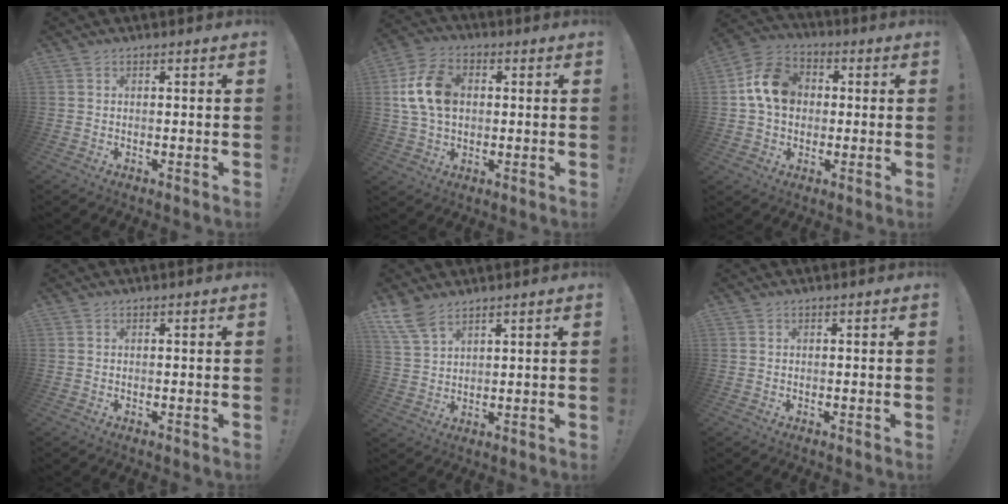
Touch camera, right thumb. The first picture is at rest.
{"total": 14.0, "force": [1.8, 9.9, 9.8], "torque": [-0.181, 0.008, 0.039]}
{"total": 13.4, "force": [2.2, 10.7, 7.7], "torque": [-0.120, 0.012, 0.049]}
{"total": 0.0}
{"total": 7.1, "force": [5.5, 3.1, 3.3], "torque": [-0.064, -0.027, 0.107]}
{"total": 0.0}